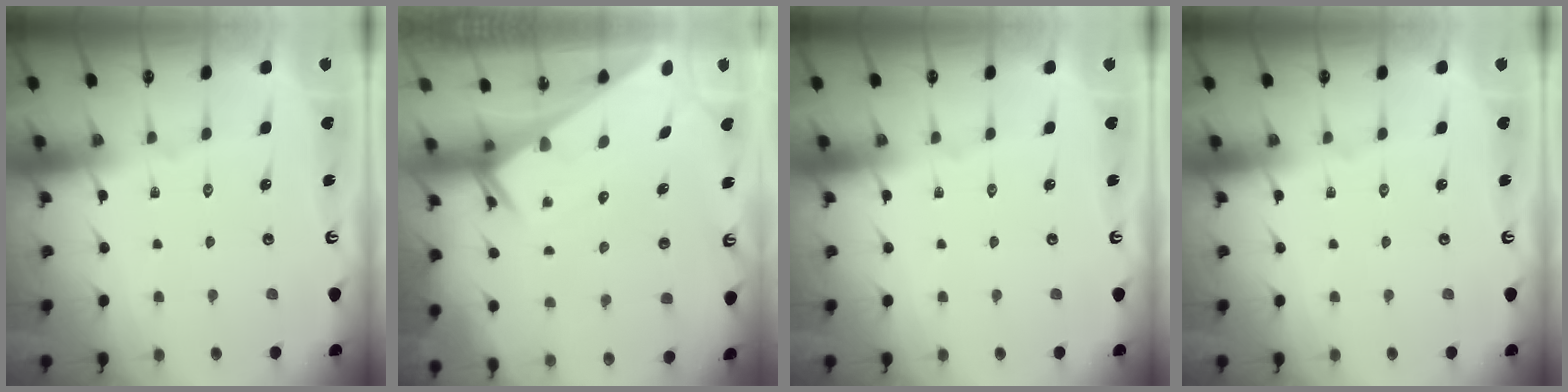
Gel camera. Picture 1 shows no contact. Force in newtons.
{"total": 2.6, "press": 2.6, "slide": 0.1}
{"total": 0.0}
{"total": 0.0}